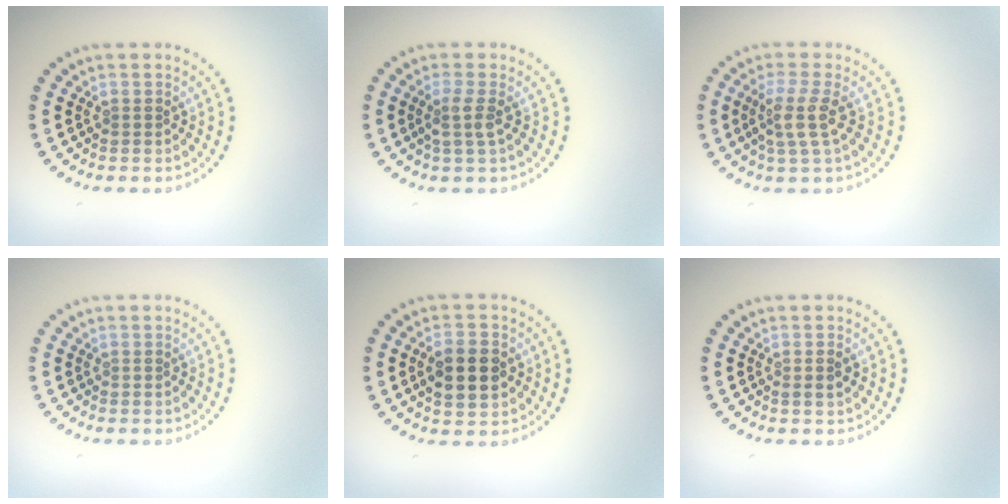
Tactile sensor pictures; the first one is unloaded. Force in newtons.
{"total": 1.9, "press": 1.5, "slide": 1.1}
{"total": 3.0, "press": 2.4, "slide": 1.8}
{"total": 0.0}
{"total": 4.3, "press": 4.3, "slide": 0.2}
{"total": 1.1, "press": 1.1, "slide": 0.4}